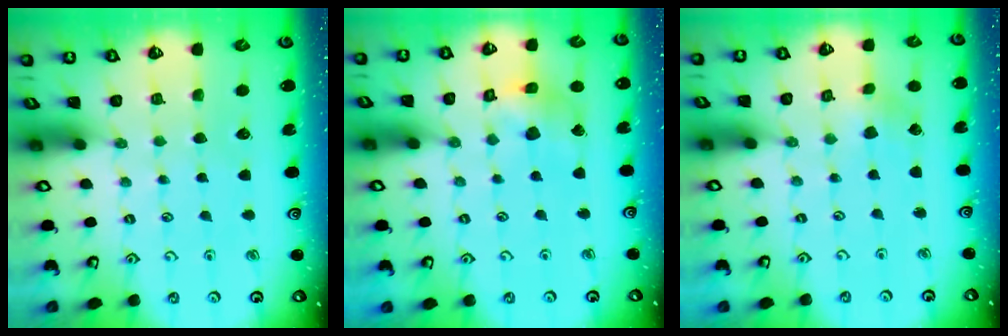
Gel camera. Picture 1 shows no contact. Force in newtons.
{"total": 11.4, "press": 11.3, "slide": 1.4}
{"total": 2.1, "press": 2.1, "slide": 0.2}